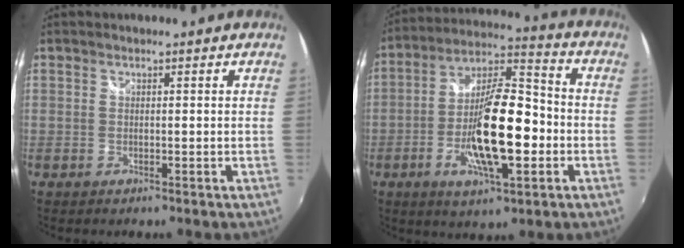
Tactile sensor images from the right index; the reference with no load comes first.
{"total": 17.1, "force": [-4.3, 5.2, 15.8], "torque": [-0.291, 0.005, -0.077]}